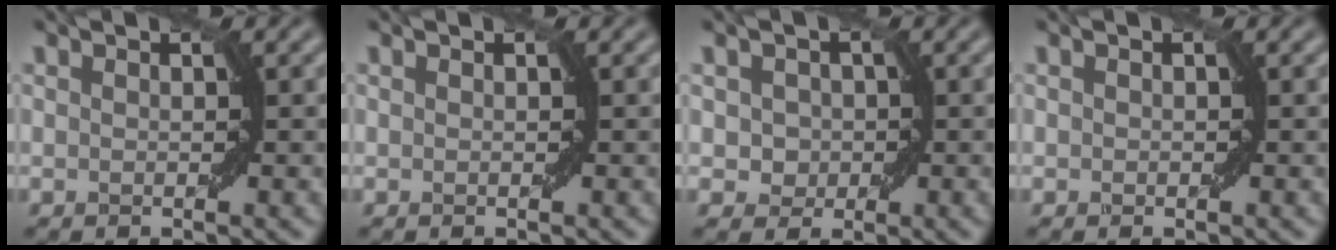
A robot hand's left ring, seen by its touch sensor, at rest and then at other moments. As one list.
[{"total": 0.0}, {"total": 1.9, "force": [0.1, 1.7, 0.8], "torque": [-0.007, 0.003, -0.002]}, {"total": 0.0}]